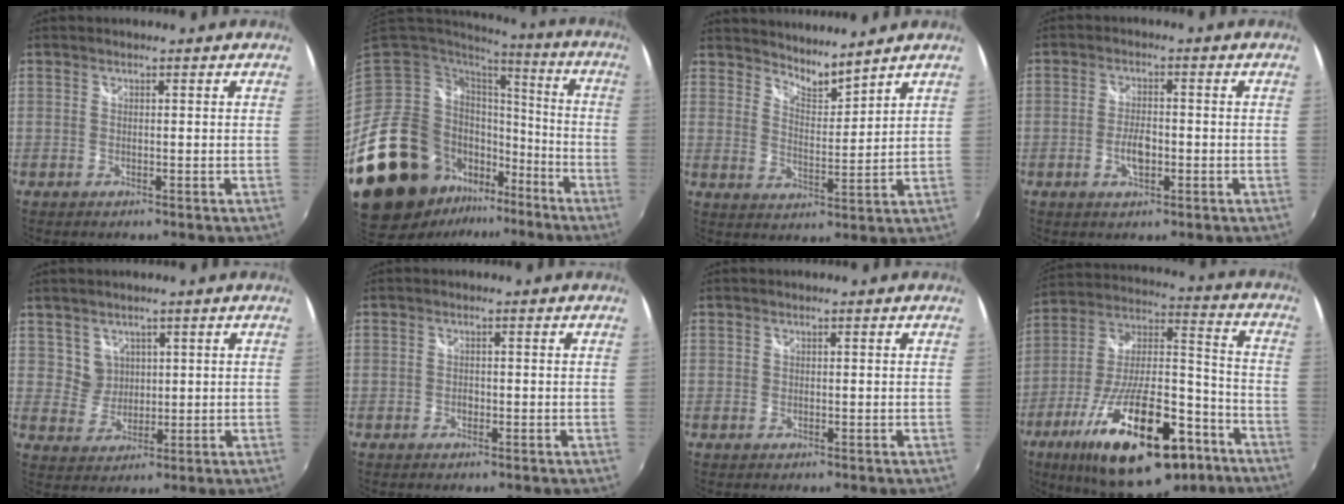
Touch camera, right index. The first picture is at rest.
{"total": 22.0, "force": [-10.8, 15.6, 11.2], "torque": [-0.249, 0.017, -0.175]}
{"total": 5.3, "force": [5.2, 0.3, 1.2], "torque": [-0.017, -0.012, 0.085]}
{"total": 4.4, "force": [-1.4, 2.1, 3.6], "torque": [-0.072, -0.002, -0.024]}
{"total": 4.0, "force": [2.1, 3.4, 0.1], "torque": [0.006, 0.005, 0.044]}
{"total": 1.0, "force": [-0.4, 0.8, 0.3], "torque": [-0.006, -0.002, -0.006]}
{"total": 0.0}
{"total": 28.6, "force": [-15.3, 11.5, 21.2], "torque": [-0.370, -0.014, -0.234]}